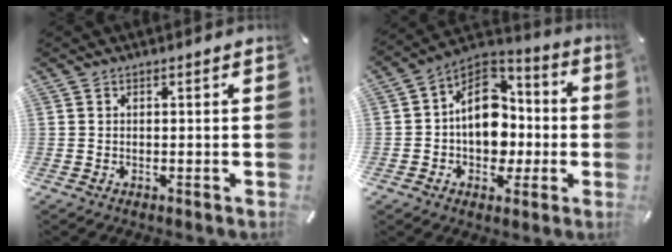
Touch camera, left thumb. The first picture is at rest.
{"total": 14.0, "force": [-0.7, 11.5, 7.9], "torque": [-0.120, 0.006, -0.009]}